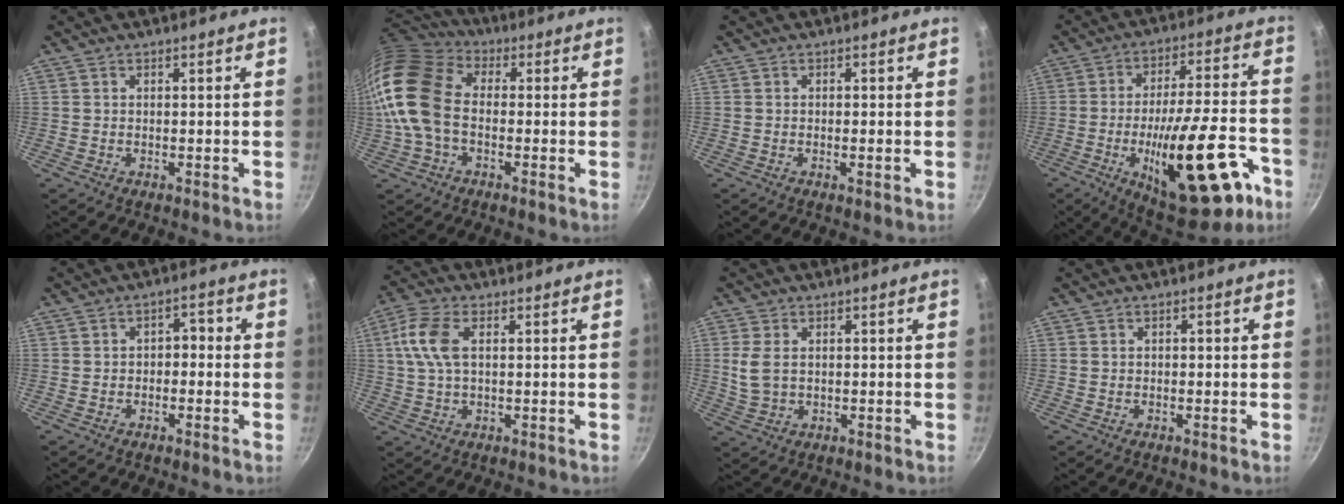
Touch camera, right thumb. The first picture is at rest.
{"total": 16.1, "force": [-1.6, 11.0, 11.6], "torque": [-0.220, 0.032, -0.047]}
{"total": 1.0, "force": [-0.2, 0.2, 0.9], "torque": [-0.018, 0.000, -0.005]}
{"total": 24.5, "force": [-9.8, 8.9, 20.7], "torque": [-0.274, 0.043, -0.130]}
{"total": 3.2, "force": [-0.7, 2.3, 2.2], "torque": [-0.010, 0.019, -0.017]}
{"total": 8.5, "force": [1.8, 4.6, 6.9], "torque": [-0.146, 0.016, 0.028]}
{"total": 5.0, "force": [0.5, 3.4, 3.6], "torque": [-0.075, 0.003, 0.015]}
{"total": 0.6, "force": [-0.2, 0.5, 0.4], "torque": [-0.008, 0.005, -0.003]}